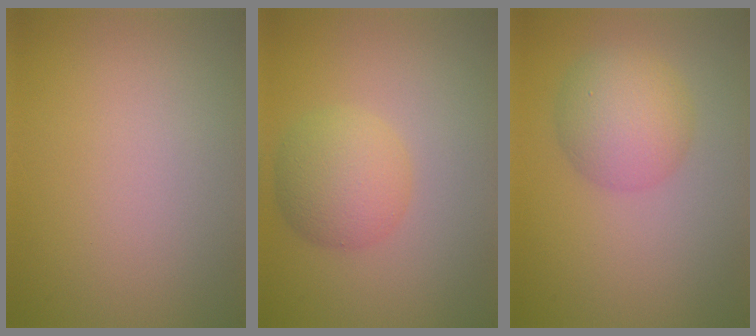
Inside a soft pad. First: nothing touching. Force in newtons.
{"total": 4.0, "press": 4.0, "slide": 0.1}
{"total": 4.7, "press": 4.7, "slide": 0.1}